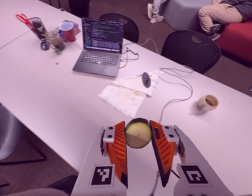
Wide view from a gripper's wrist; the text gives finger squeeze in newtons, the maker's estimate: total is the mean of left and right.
{"total": 10.4, "left": 10.7, "right": 10.0}